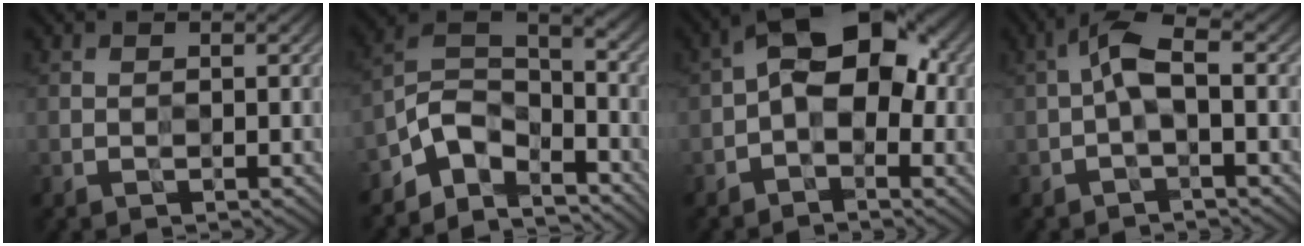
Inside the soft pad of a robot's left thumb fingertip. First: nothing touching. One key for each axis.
{"total": 9.4, "fx": -6.7, "fy": 4.9, "fz": 4.5, "tx": -0.078, "ty": 0.002, "tz": -0.146}
{"total": 8.9, "fx": -0.1, "fy": 5.2, "fz": 7.2, "tx": -0.107, "ty": 0.023, "tz": -0.019}
{"total": 4.3, "fx": -0.2, "fy": 1.3, "fz": 4.1, "tx": -0.089, "ty": 0.017, "tz": -0.016}